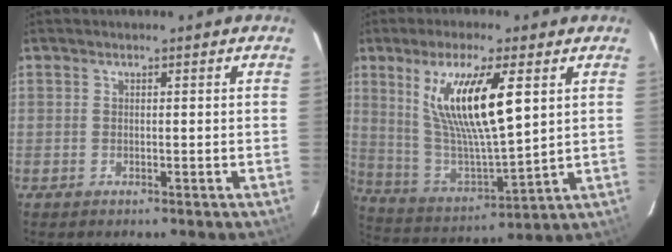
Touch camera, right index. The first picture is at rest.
{"total": 16.3, "force": [5.9, 3.8, 14.8], "torque": [-0.273, -0.009, 0.124]}